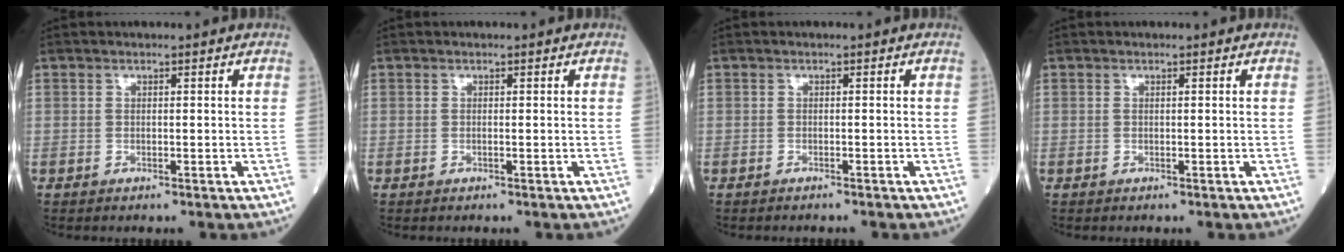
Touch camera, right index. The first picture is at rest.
{"total": 0.0}
{"total": 1.2, "force": [-1.2, 0.1, 0.2], "torque": [-0.007, -0.001, -0.015]}
{"total": 0.0}